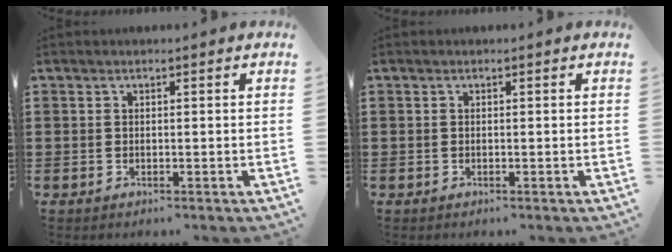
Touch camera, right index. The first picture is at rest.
{"total": 0.0}